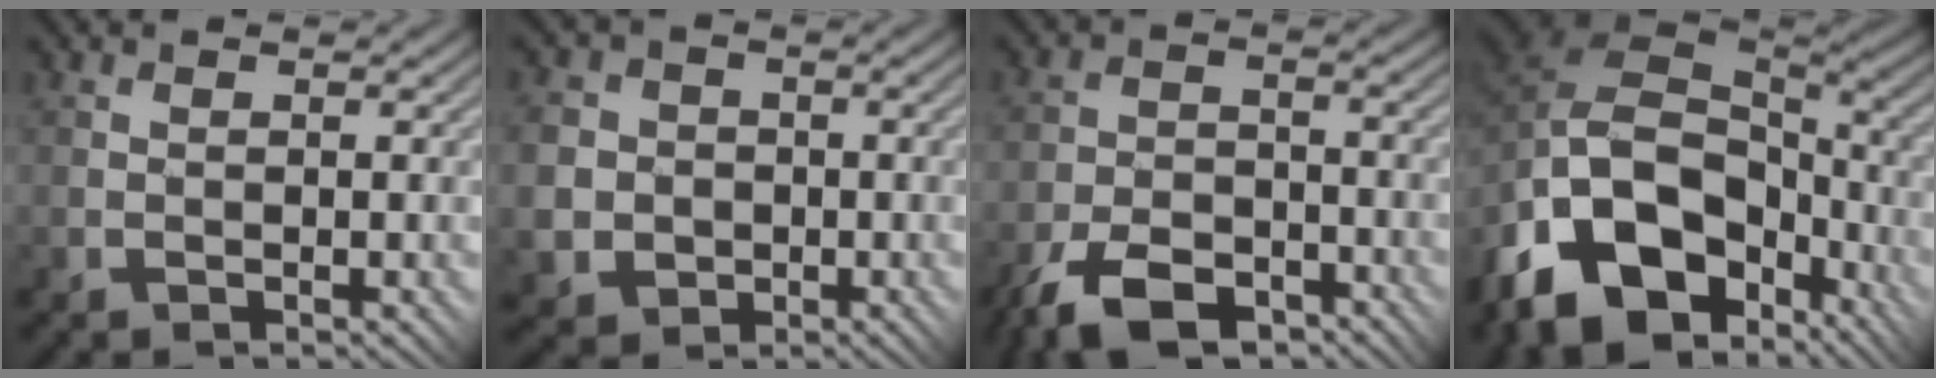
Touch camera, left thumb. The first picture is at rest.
{"total": 7.9, "force": [-1.2, 7.5, 2.1], "torque": [-0.097, -0.013, -0.043]}
{"total": 8.1, "force": [-6.1, 3.5, 4.2], "torque": [-0.084, -0.006, -0.118]}
{"total": 18.0, "force": [-9.3, 11.4, 10.3], "torque": [-0.252, -0.025, -0.151]}